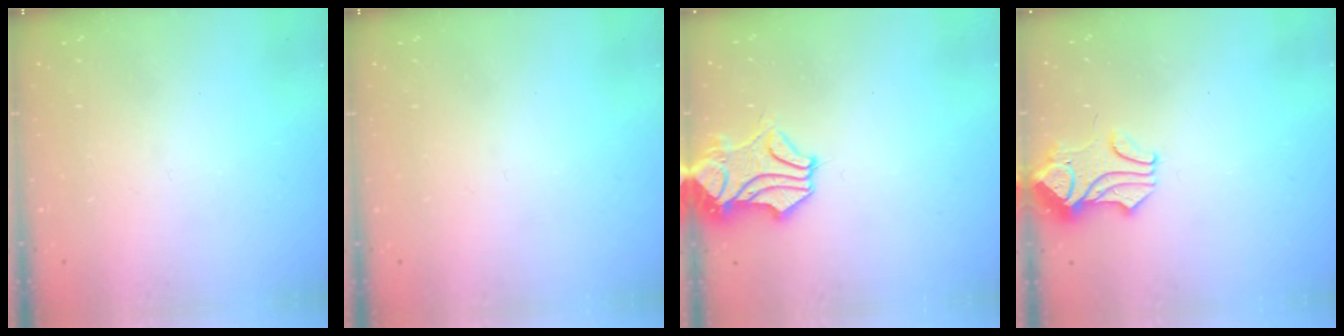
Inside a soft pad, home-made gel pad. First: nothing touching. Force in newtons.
{"total": 0.0}
{"total": 1.8, "press": 1.4, "slide": 1.2}
{"total": 1.4, "press": 0.6, "slide": 1.2}